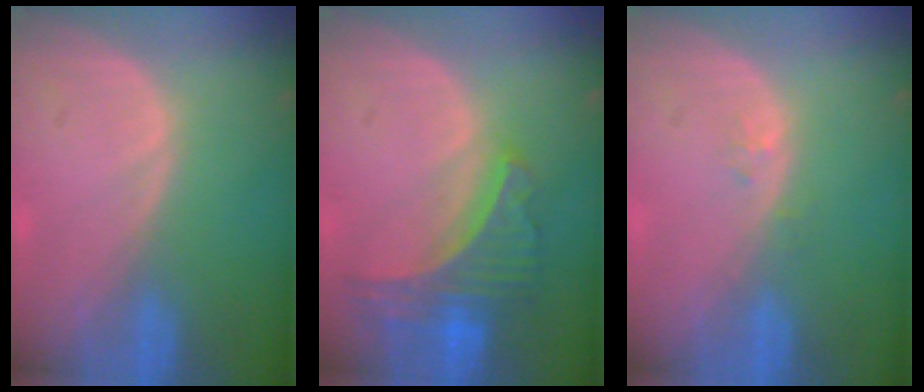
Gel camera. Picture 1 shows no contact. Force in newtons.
{"total": 7.8, "press": 6.9, "slide": 3.6}
{"total": 0.9, "press": 0.9, "slide": 0.2}